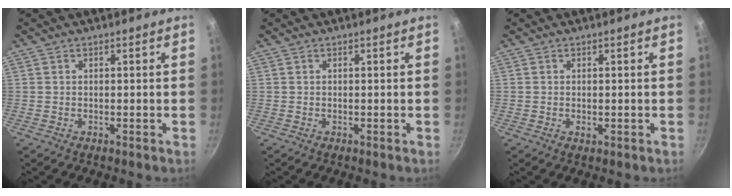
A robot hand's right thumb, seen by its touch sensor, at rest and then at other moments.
{"total": 0.0}
{"total": 0.9, "force": [-0.2, 0.6, 0.7], "torque": [-0.012, 0.000, -0.002]}